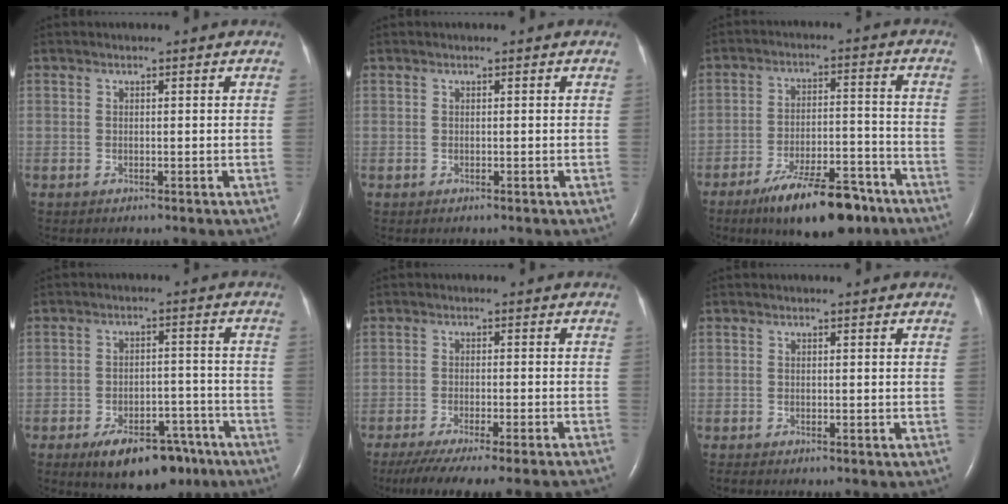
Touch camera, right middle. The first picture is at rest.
{"total": 0.0}
{"total": 13.4, "force": [-9.6, 3.6, 8.6], "torque": [-0.134, 0.002, -0.154]}
{"total": 11.4, "force": [-7.9, 5.2, 6.3], "torque": [-0.080, 0.010, -0.114]}
{"total": 16.6, "force": [-14.8, -0.3, 7.5], "torque": [-0.099, -0.046, -0.207]}
{"total": 1.2, "force": [-1.1, 0.3, 0.6], "torque": [-0.008, -0.002, -0.012]}